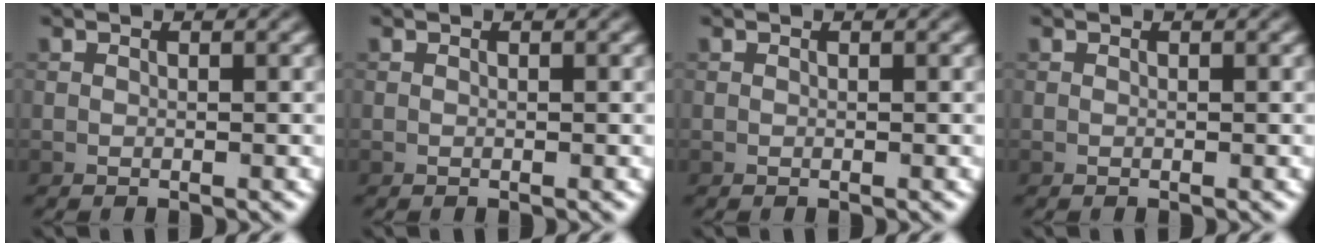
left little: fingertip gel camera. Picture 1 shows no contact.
{"total": 0.0}
{"total": 0.0}
{"total": 0.0}